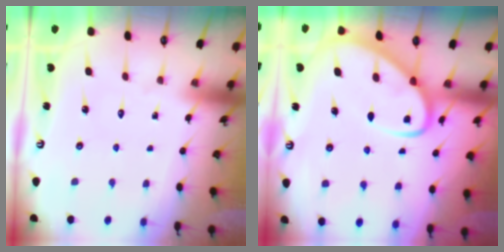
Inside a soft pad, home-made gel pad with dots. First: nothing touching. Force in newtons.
{"total": 6.9, "press": 6.9, "slide": 0.8}